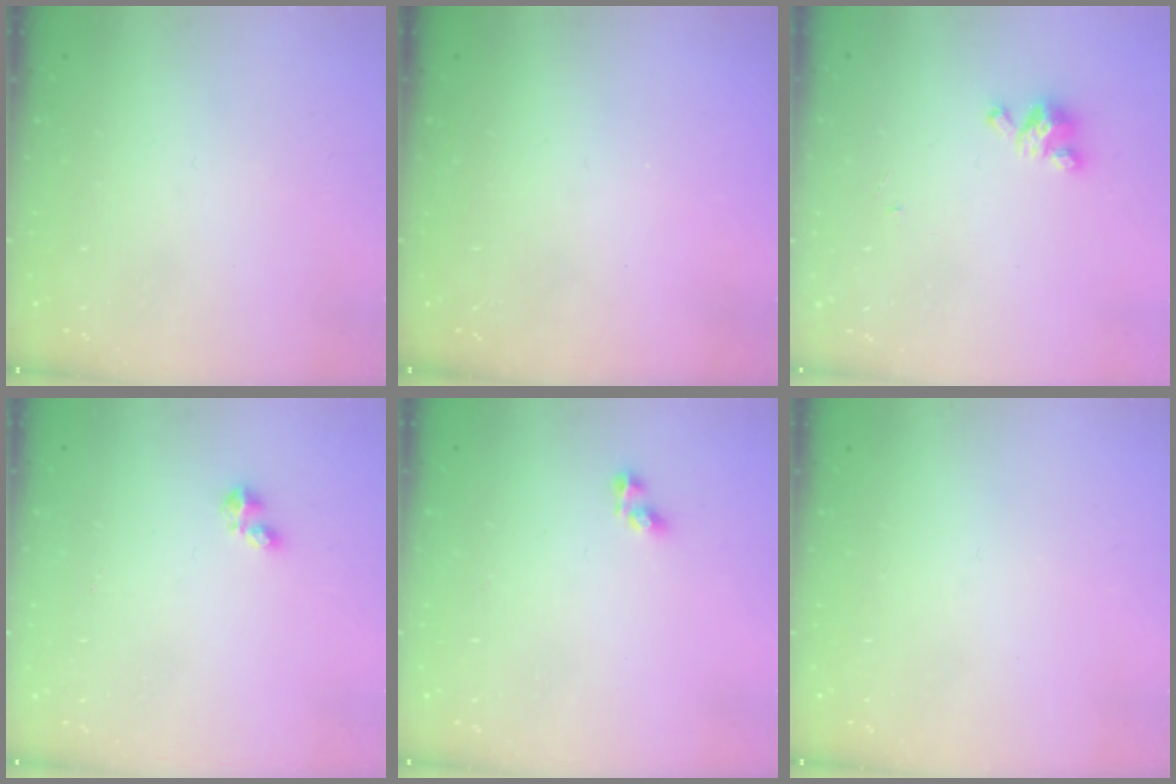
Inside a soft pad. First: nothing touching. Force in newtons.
{"total": 0.0}
{"total": 3.6, "press": 3.6, "slide": 0.3}
{"total": 2.4, "press": 2.4, "slide": 0.5}
{"total": 2.5, "press": 2.5, "slide": 0.1}
{"total": 0.0}